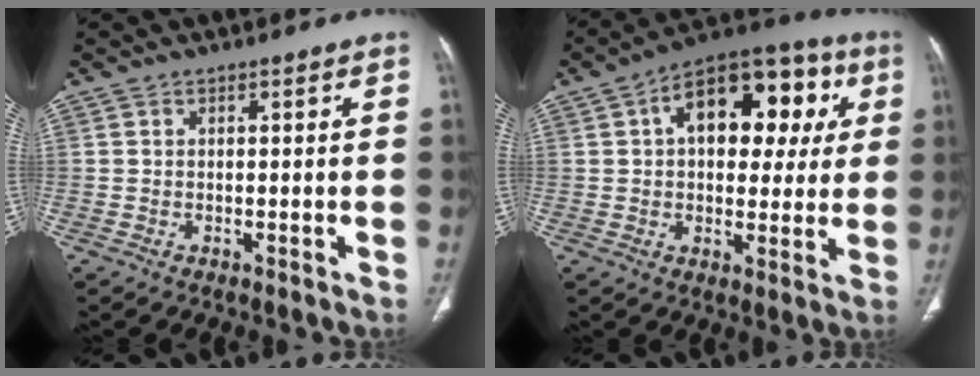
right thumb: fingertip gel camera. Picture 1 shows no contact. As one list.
[{"total": 19.5, "force": [5.2, 11.5, 14.9], "torque": [-0.161, 0.024, 0.067]}]